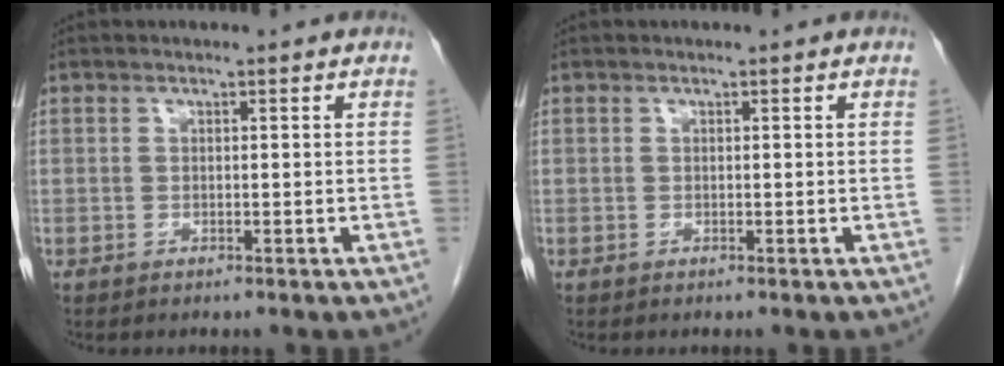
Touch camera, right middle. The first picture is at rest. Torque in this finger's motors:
{"motor_torque": [-0.06, 0.02, -0.01, 0.00]}